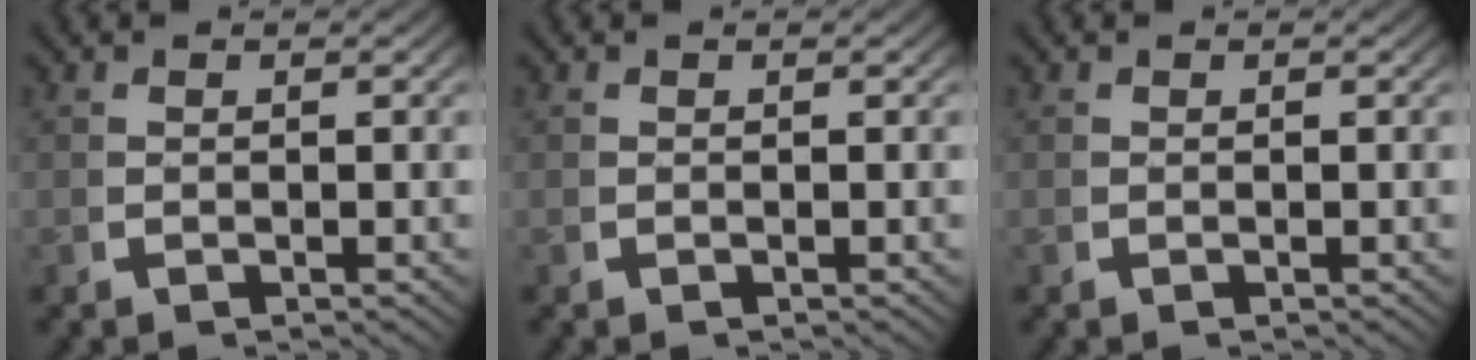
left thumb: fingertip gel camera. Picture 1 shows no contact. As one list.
[{"total": 0.0}, {"total": 0.0}]